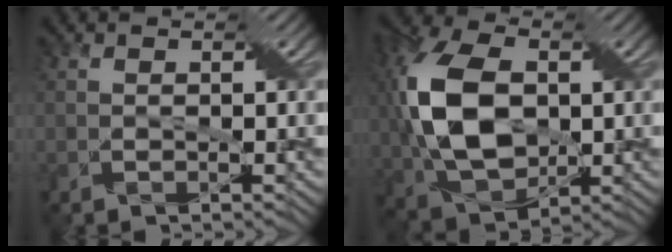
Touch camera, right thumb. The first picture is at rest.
{"total": 13.9, "force": [0.9, 8.7, 10.8], "torque": [-0.266, 0.011, 0.014]}